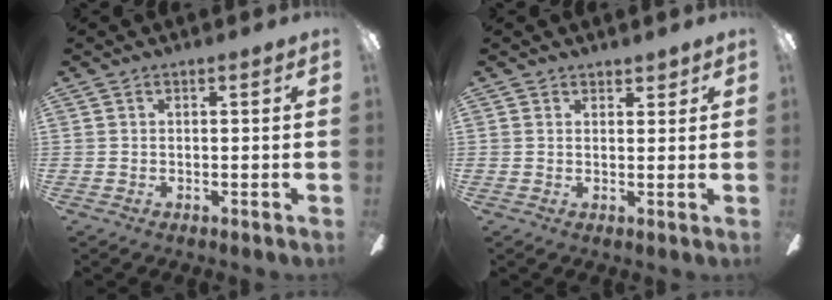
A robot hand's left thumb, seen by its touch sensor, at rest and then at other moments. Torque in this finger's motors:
{"motor_torque": [0.05, -0.17, -0.30, 0.06, -0.02]}